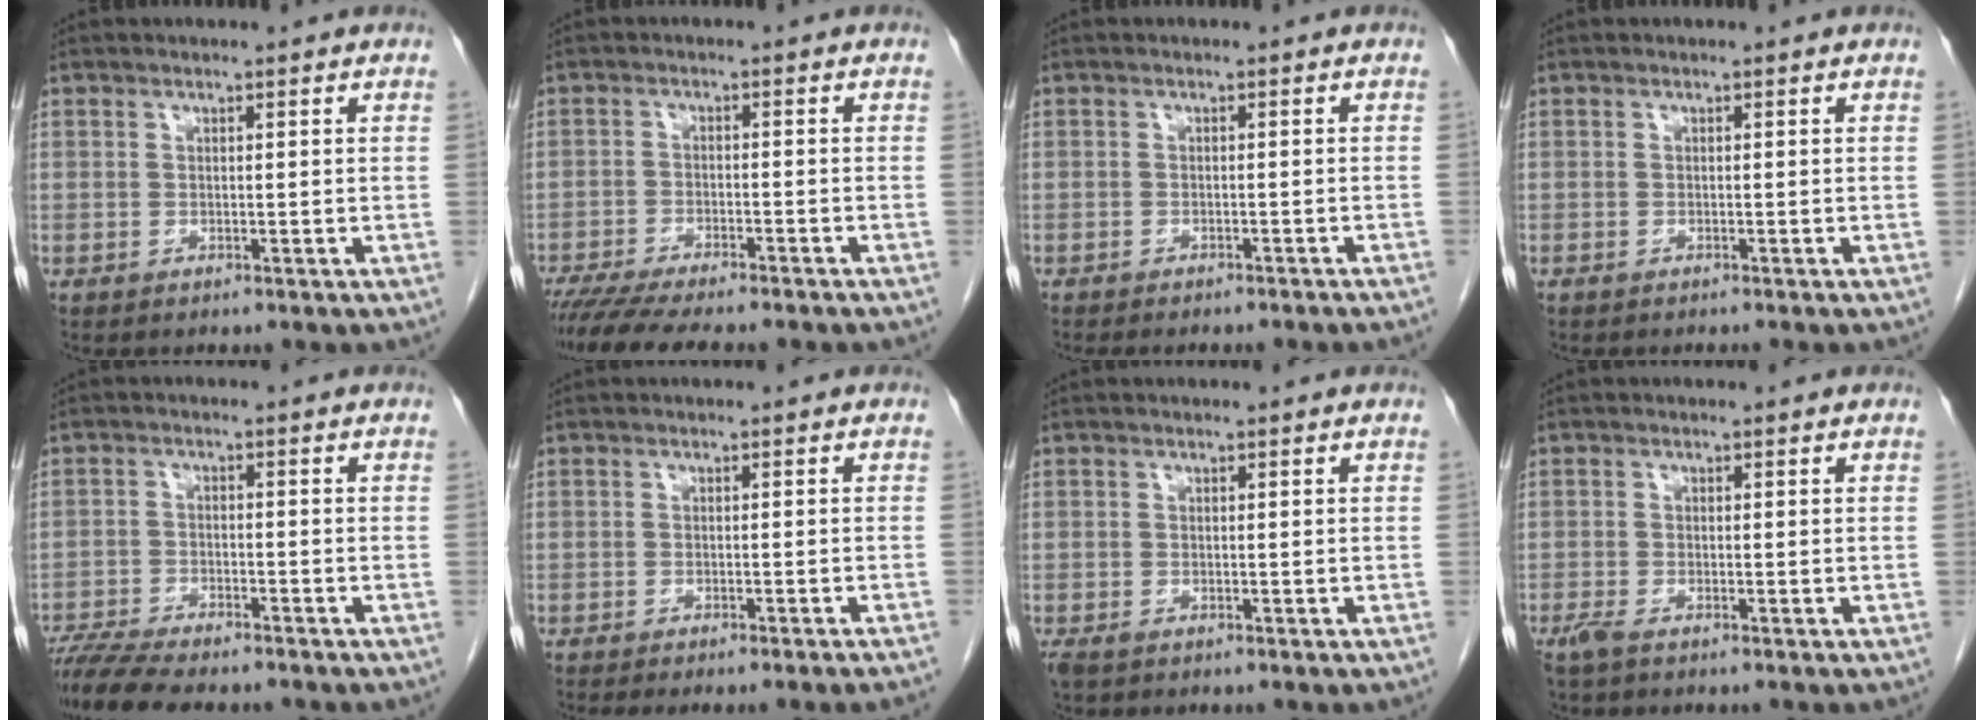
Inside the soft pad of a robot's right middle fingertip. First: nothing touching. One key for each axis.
{"total": 11.6, "fx": -9.9, "fy": 1.6, "fz": 5.9, "tx": -0.084, "ty": -0.015, "tz": -0.146}
{"total": 8.3, "fx": -7.3, "fy": 0.9, "fz": 3.7, "tx": -0.033, "ty": -0.009, "tz": -0.088}
{"total": 0.7, "fx": -0.7, "fy": 0.0, "fz": 0.2, "tx": -0.006, "ty": -0.001, "tz": -0.010}
{"total": 10.2, "fx": -9.0, "fy": 1.4, "fz": 4.6, "tx": -0.073, "ty": -0.012, "tz": -0.144}
{"total": 6.4, "fx": -5.5, "fy": -0.8, "fz": 3.2, "tx": -0.019, "ty": -0.005, "tz": -0.074}
{"total": 1.6, "fx": -1.1, "fy": 0.7, "fz": 1.0, "tx": -0.023, "ty": -0.005, "tz": -0.015}
{"total": 1.6, "fx": -1.2, "fy": 0.3, "fz": 1.0, "tx": -0.028, "ty": -0.005, "tz": -0.024}